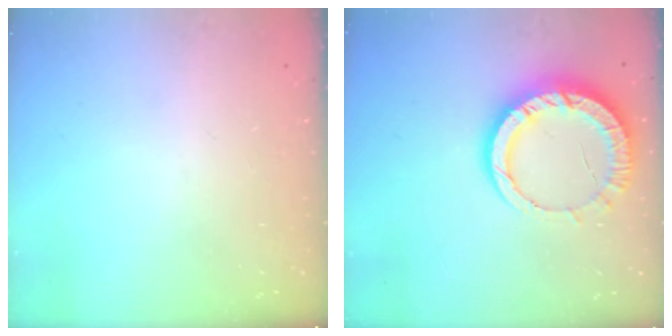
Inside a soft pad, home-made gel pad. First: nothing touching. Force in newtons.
{"total": 12.7, "press": 12.6, "slide": 1.4}